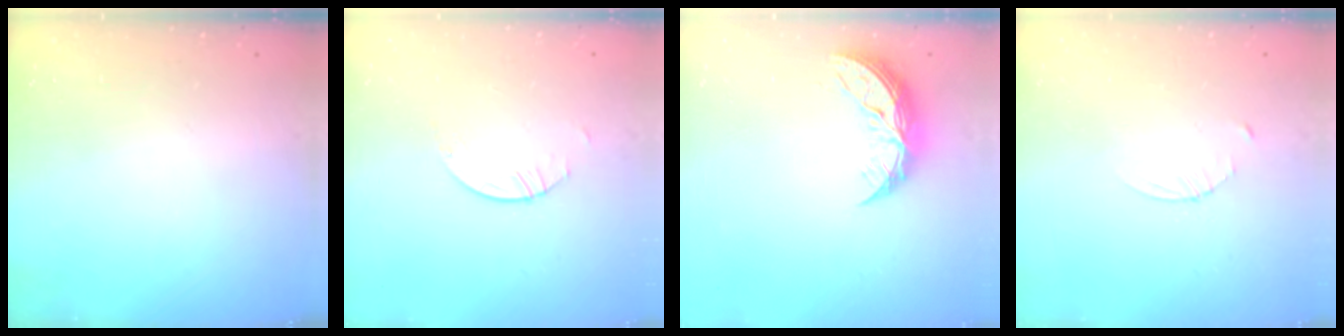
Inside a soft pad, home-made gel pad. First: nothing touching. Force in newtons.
{"total": 2.1, "press": 2.1, "slide": 0.1}
{"total": 9.3, "press": 9.3, "slide": 0.5}
{"total": 2.3, "press": 2.3, "slide": 0.3}